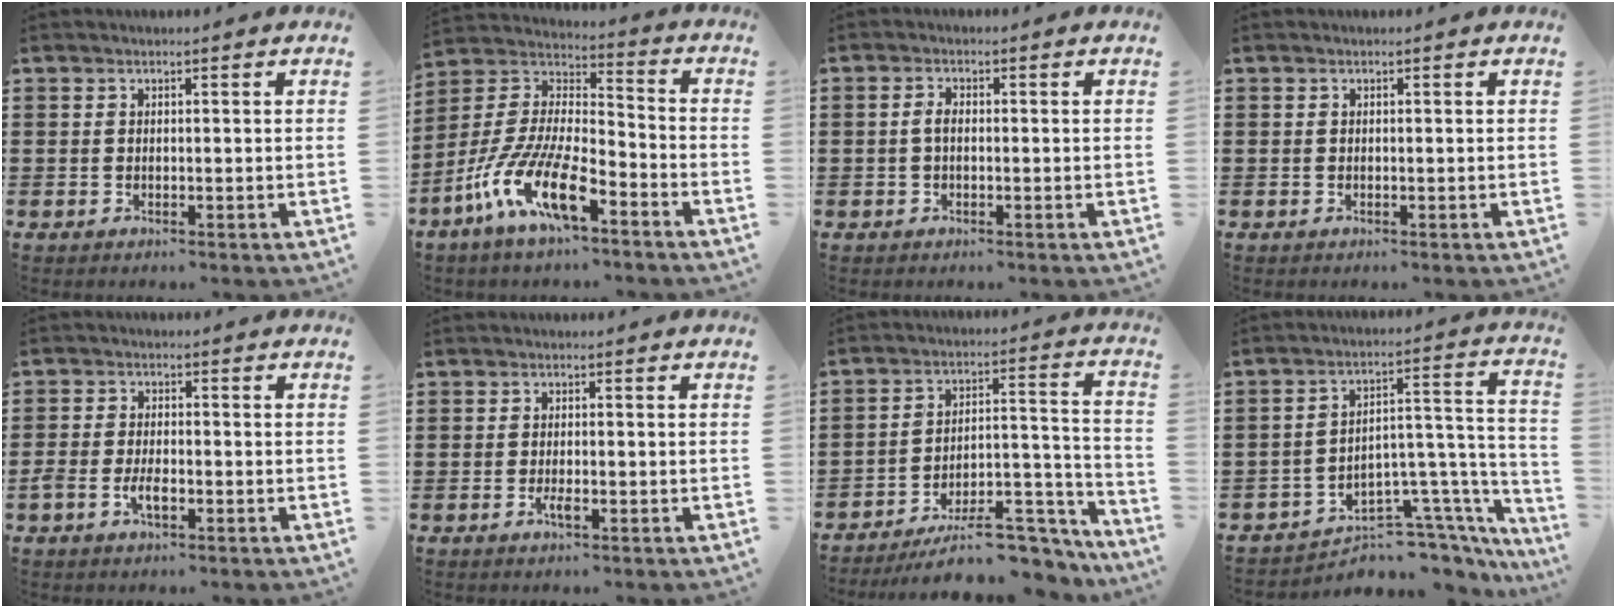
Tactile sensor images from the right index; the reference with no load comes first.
{"total": 12.7, "force": [-8.2, 3.5, 9.0], "torque": [-0.214, -0.005, -0.166]}
{"total": 1.7, "force": [-0.3, 0.9, 1.5], "torque": [-0.037, 0.000, -0.008]}
{"total": 0.0}
{"total": 3.5, "force": [-1.7, 1.6, 2.6], "torque": [-0.067, -0.004, -0.036]}
{"total": 1.9, "force": [-0.9, 0.5, 1.6], "torque": [-0.035, -0.003, -0.018]}
{"total": 10.4, "force": [-8.2, 2.9, 5.7], "torque": [-0.072, 0.034, -0.148]}
{"total": 7.3, "force": [-6.0, 3.4, 2.5], "torque": [-0.038, 0.008, -0.107]}